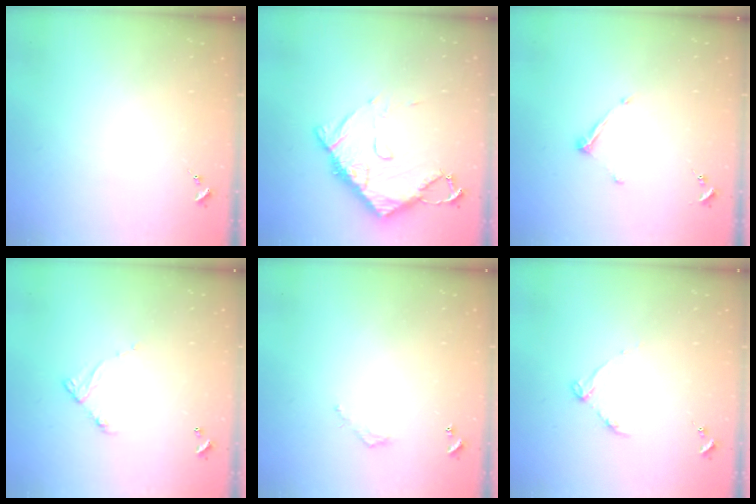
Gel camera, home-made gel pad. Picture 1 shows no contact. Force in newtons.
{"total": 11.5, "press": 11.5, "slide": 1.1}
{"total": 6.7, "press": 6.7, "slide": 0.3}
{"total": 6.1, "press": 6.1, "slide": 0.5}
{"total": 3.2, "press": 3.1, "slide": 0.2}
{"total": 4.0, "press": 4.0, "slide": 0.5}